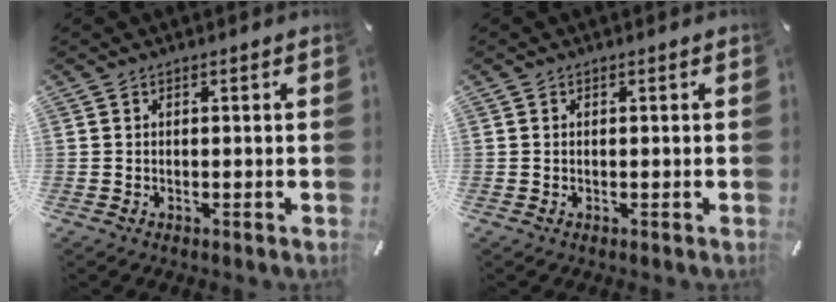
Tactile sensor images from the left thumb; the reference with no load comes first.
{"total": 0.0}